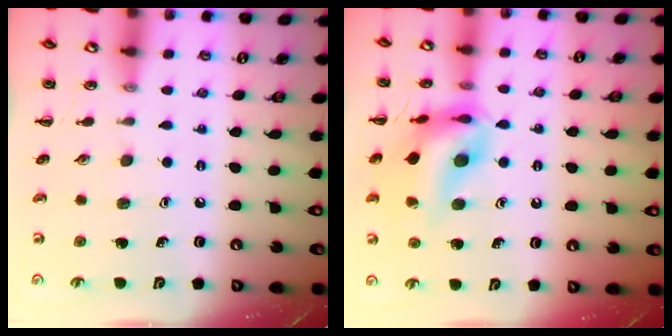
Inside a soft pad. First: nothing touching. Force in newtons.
{"total": 15.1, "press": 15.1, "slide": 1.3}